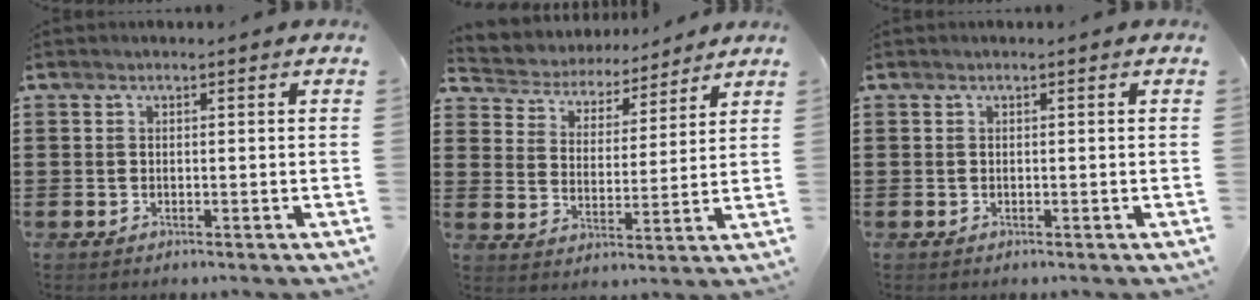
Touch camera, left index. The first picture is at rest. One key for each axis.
{"total": 4.7, "fx": 4.7, "fy": 0.8, "fz": -0.1, "tx": -0.027, "ty": -0.036, "tz": 0.076}
{"total": 0.0}